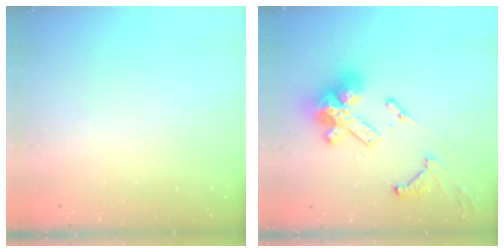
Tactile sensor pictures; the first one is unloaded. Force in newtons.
{"total": 18.7, "press": 18.6, "slide": 1.9}